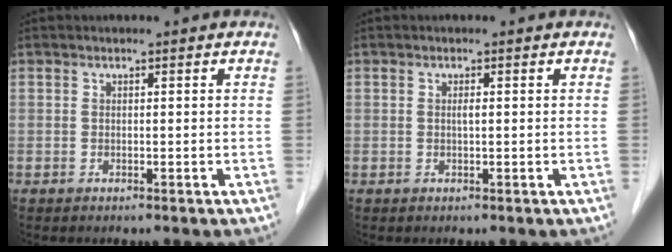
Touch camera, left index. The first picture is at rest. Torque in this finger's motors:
{"motor_torque": [0.18, 0.04, 0.02, 0.02]}